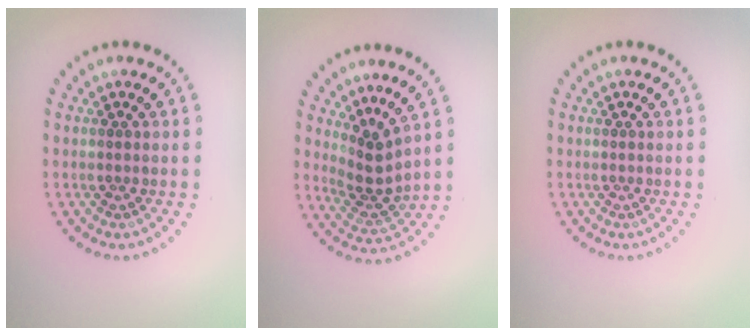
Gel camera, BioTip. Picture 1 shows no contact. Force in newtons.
{"total": 2.9, "press": 1.9, "slide": 2.2}
{"total": 0.0}